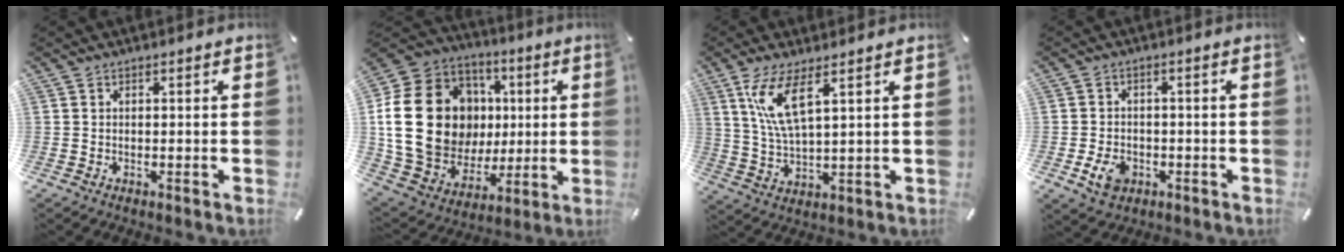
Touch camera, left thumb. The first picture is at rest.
{"total": 25.1, "force": [3.5, 20.1, 14.6], "torque": [-0.297, -0.008, 0.091]}
{"total": 10.1, "force": [5.2, 3.0, 8.2], "torque": [-0.184, -0.009, 0.091]}
{"total": 5.5, "force": [-2.0, 4.1, 3.1], "torque": [-0.069, 0.005, -0.035]}